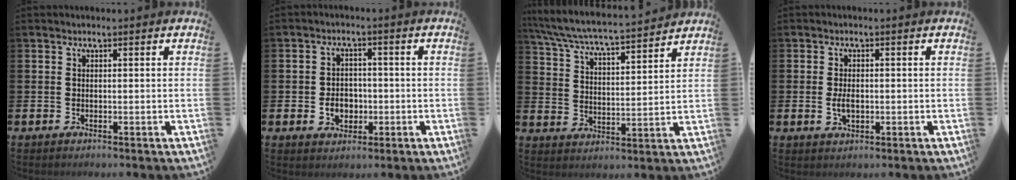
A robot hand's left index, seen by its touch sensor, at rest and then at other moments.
{"total": 3.7, "force": [-1.0, 3.0, 2.0], "torque": [-0.019, -0.004, -0.027]}
{"total": 6.3, "force": [6.0, 0.3, 1.8], "torque": [-0.063, -0.046, 0.102]}
{"total": 2.4, "force": [-0.2, 1.4, 1.9], "torque": [-0.030, 0.001, -0.006]}